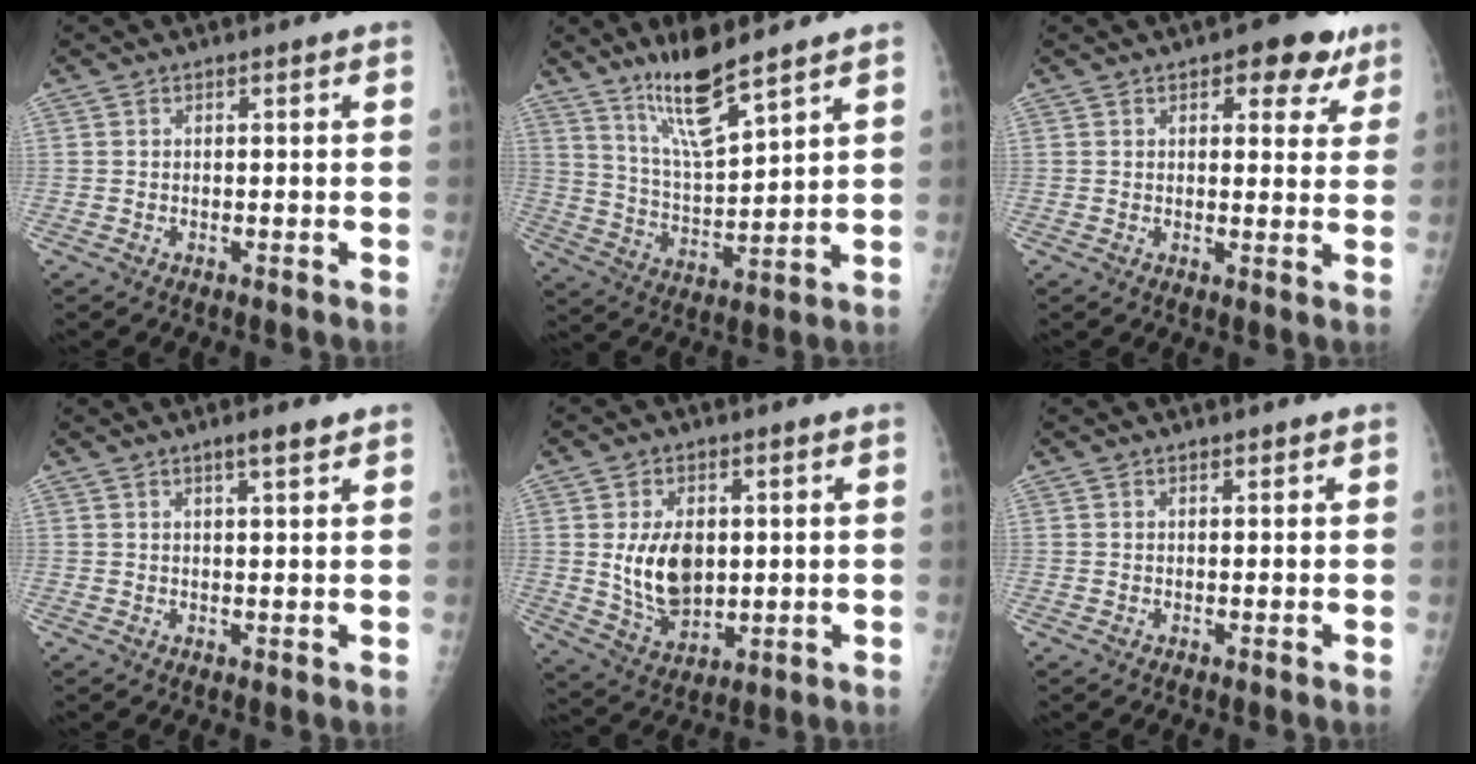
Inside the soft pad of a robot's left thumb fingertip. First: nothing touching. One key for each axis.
{"total": 11.4, "fx": 8.5, "fy": 1.7, "fz": 7.4, "tx": -0.134, "ty": -0.063, "tz": 0.170}
{"total": 7.5, "fx": 4.2, "fy": 3.9, "fz": 4.8, "tx": -0.019, "ty": -0.012, "tz": 0.044}
{"total": 2.8, "fx": 1.8, "fy": 0.4, "fz": 2.1, "tx": -0.031, "ty": -0.009, "tz": 0.028}
{"total": 10.5, "fx": 1.1, "fy": 6.9, "fz": 7.8, "tx": -0.111, "ty": -0.019, "tz": 0.035}
{"total": 0.0}